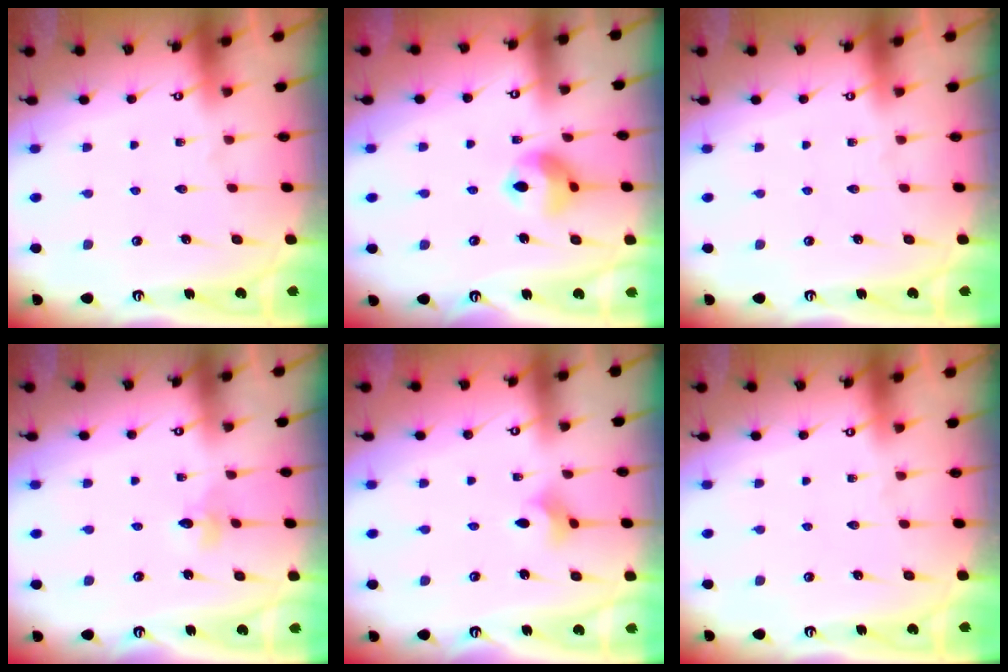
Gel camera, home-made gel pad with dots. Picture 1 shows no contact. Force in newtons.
{"total": 10.8, "press": 10.7, "slide": 1.4}
{"total": 0.0}
{"total": 3.6, "press": 3.5, "slide": 0.4}
{"total": 3.6, "press": 3.6, "slide": 0.4}
{"total": 0.0}